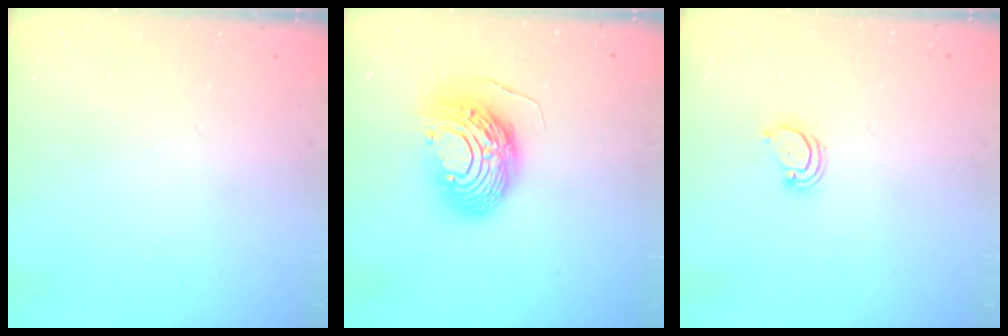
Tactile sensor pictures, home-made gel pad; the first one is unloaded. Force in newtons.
{"total": 13.8, "press": 13.8, "slide": 1.1}
{"total": 2.3, "press": 2.3, "slide": 0.2}